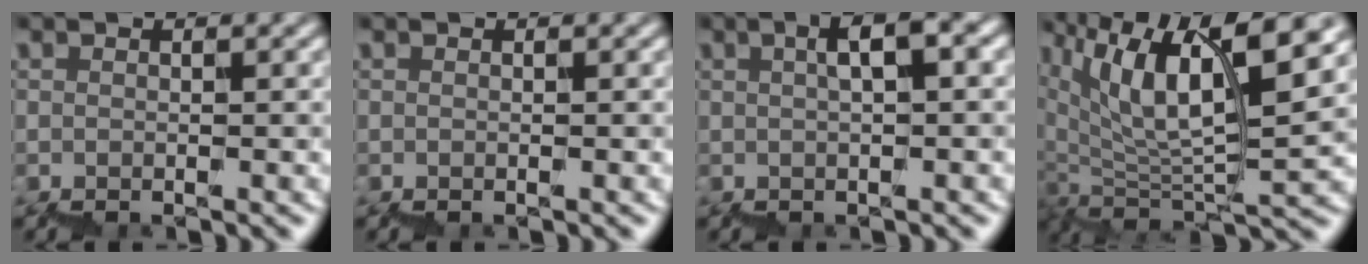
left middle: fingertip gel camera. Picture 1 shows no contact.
{"total": 0.0}
{"total": 3.4, "force": [1.2, 0.6, 3.2], "torque": [-0.043, 0.018, 0.013]}
{"total": 10.6, "force": [6.4, 2.9, 7.9], "torque": [-0.150, 0.022, 0.120]}